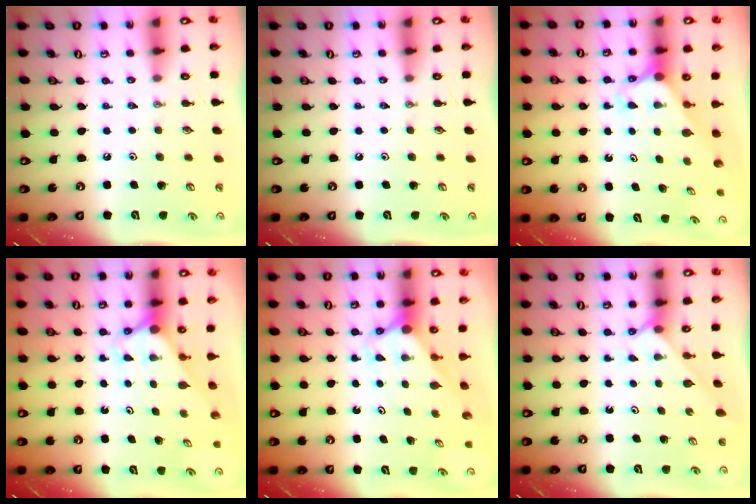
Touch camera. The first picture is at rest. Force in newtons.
{"total": 0.0}
{"total": 2.3, "press": 2.3, "slide": 0.2}
{"total": 2.8, "press": 2.8, "slide": 0.0}
{"total": 2.7, "press": 2.7, "slide": 0.0}
{"total": 2.9, "press": 2.8, "slide": 0.3}